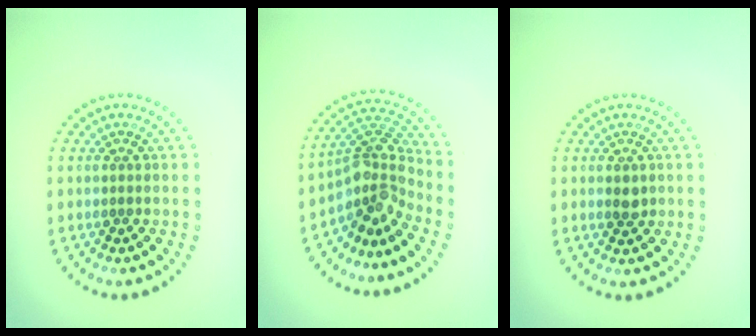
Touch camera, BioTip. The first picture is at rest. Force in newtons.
{"total": 4.4, "press": 3.1, "slide": 3.1}
{"total": 1.3, "press": 1.3, "slide": 0.1}